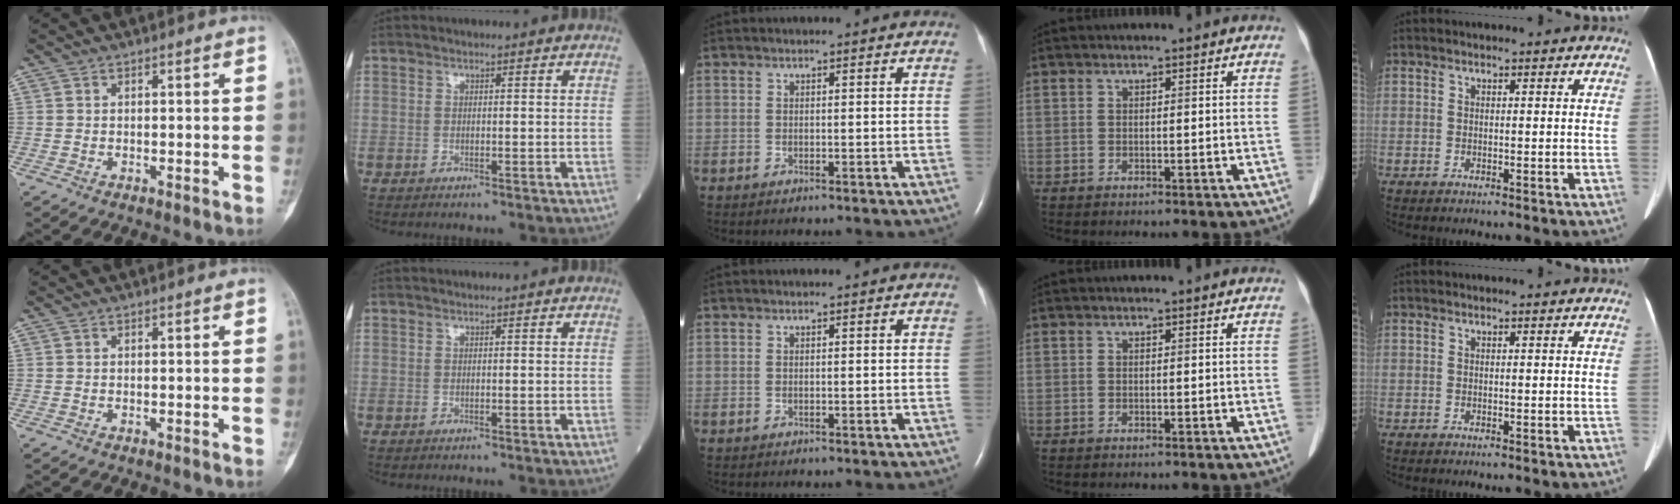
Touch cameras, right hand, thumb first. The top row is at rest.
{}